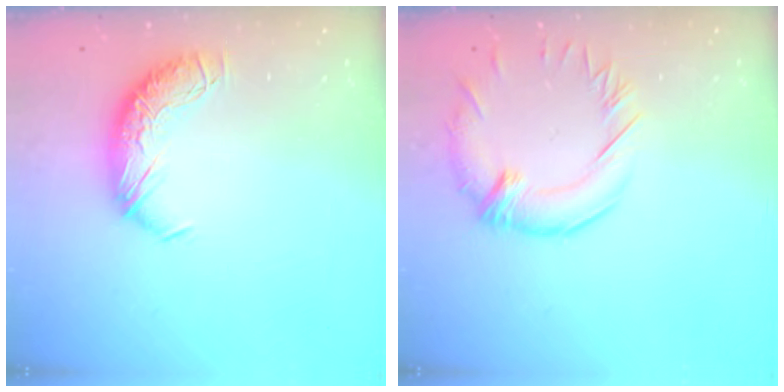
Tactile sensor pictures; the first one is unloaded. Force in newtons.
{"total": 2.7, "press": 2.2, "slide": 1.5}